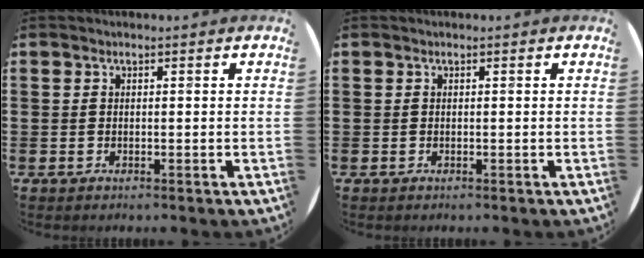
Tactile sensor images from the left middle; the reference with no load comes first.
{"total": 0.0}